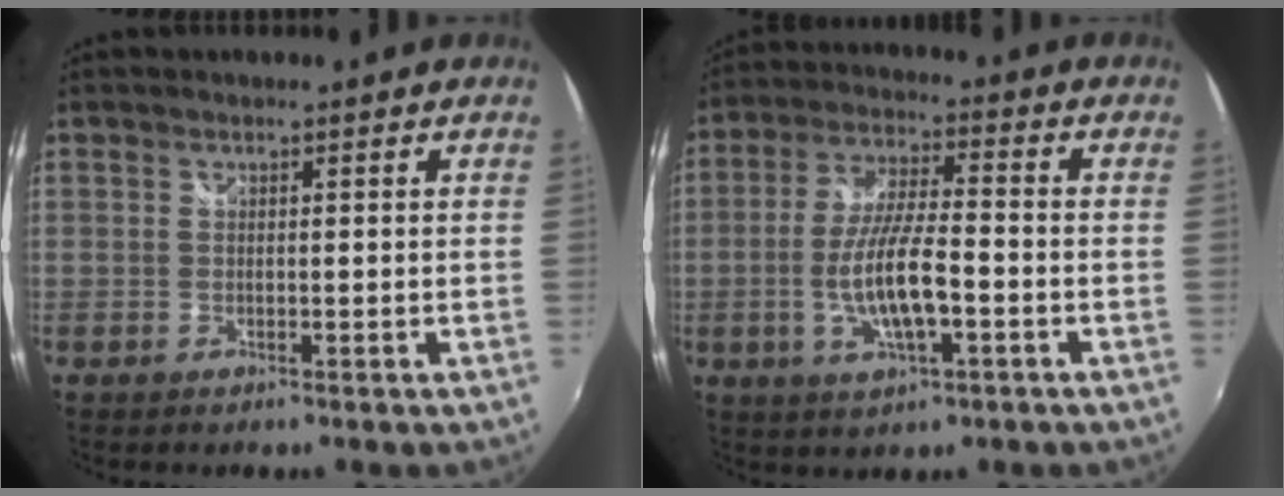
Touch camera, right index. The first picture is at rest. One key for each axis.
{"total": 11.1, "fx": -3.2, "fy": 2.8, "fz": 10.2, "tx": -0.204, "ty": -0.005, "tz": -0.055}